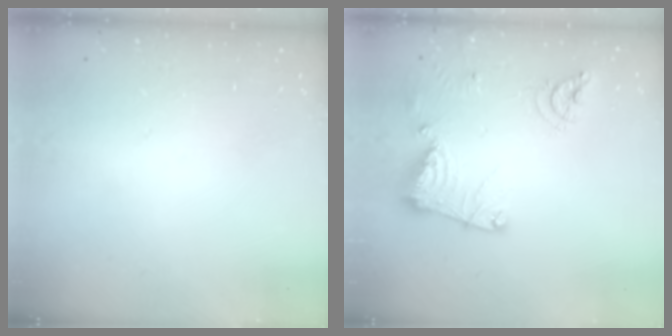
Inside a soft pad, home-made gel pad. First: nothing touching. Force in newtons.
{"total": 15.2, "press": 15.1, "slide": 1.8}